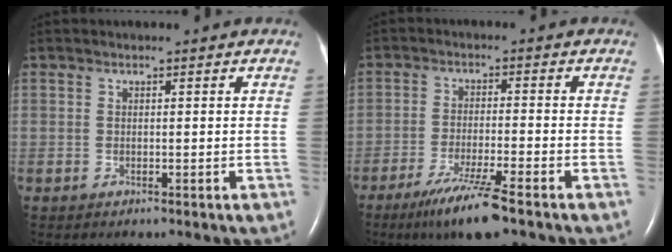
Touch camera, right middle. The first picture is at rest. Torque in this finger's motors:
{"motor_torque": [0.86, -0.71, 0.17, 0.06]}